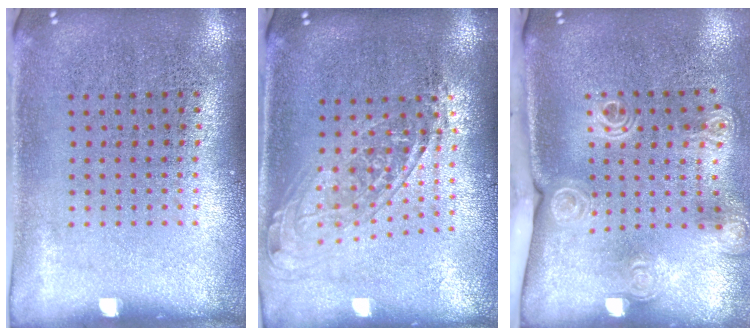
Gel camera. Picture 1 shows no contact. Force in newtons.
{"total": 1.6, "press": 1.3, "slide": 0.9}
{"total": 2.1, "press": 1.6, "slide": 1.3}